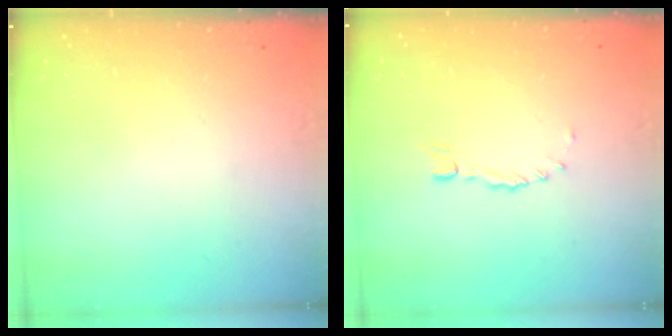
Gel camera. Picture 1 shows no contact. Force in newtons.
{"total": 0.0}